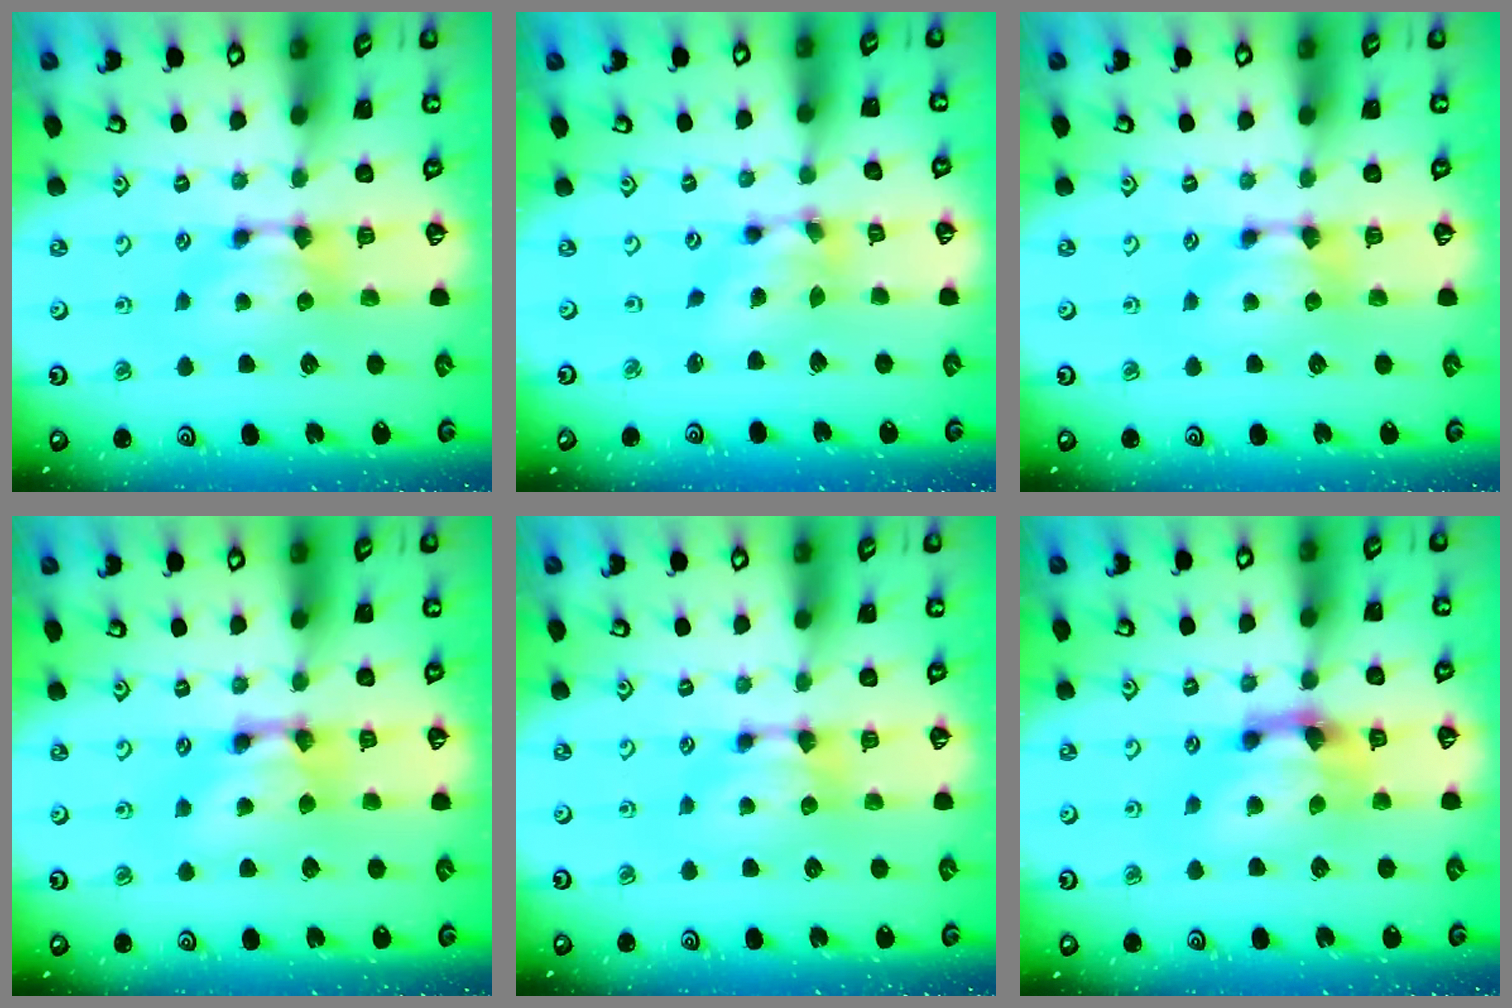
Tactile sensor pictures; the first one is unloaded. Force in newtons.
{"total": 3.9, "press": 3.5, "slide": 1.7}
{"total": 0.0}
{"total": 2.5, "press": 2.5, "slide": 0.2}
{"total": 0.0}
{"total": 3.8, "press": 3.2, "slide": 2.0}